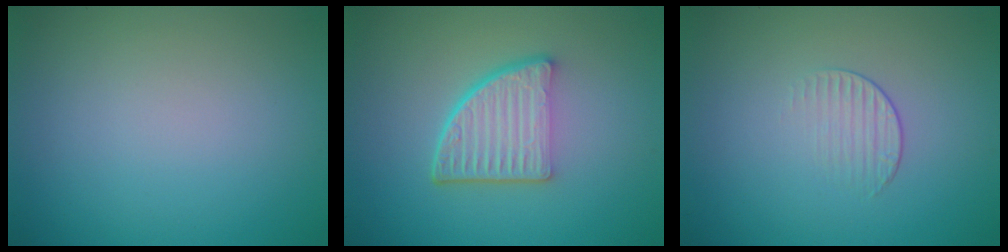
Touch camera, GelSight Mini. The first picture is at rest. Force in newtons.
{"total": 5.5, "press": 3.9, "slide": 3.8}
{"total": 1.2, "press": 0.4, "slide": 1.2}